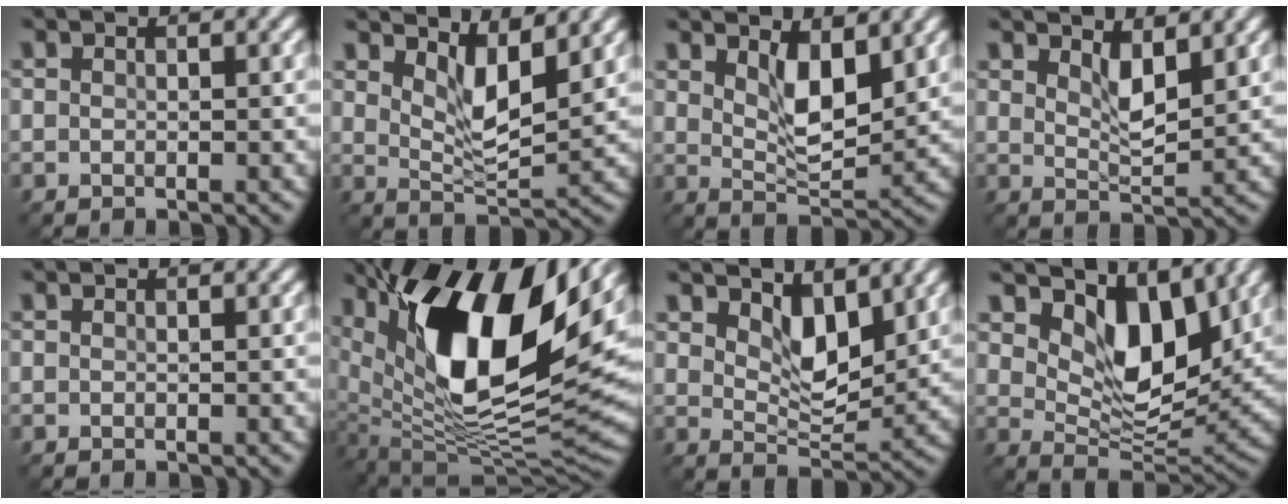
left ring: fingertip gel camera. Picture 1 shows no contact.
{"total": 3.9, "force": [2.5, 1.1, 2.8], "torque": [-0.060, -0.012, 0.046]}
{"total": 3.9, "force": [2.0, 1.4, 3.1], "torque": [-0.059, -0.008, 0.039]}
{"total": 2.4, "force": [1.7, 0.5, 1.6], "torque": [-0.033, -0.006, 0.034]}
{"total": 0.0}
{"total": 15.2, "force": [6.5, 5.8, 12.4], "torque": [-0.219, 0.002, 0.109]}
{"total": 3.8, "force": [2.5, 1.6, 2.4], "torque": [-0.050, -0.013, 0.040]}
{"total": 6.9, "force": [3.9, 3.4, 4.6], "torque": [-0.080, -0.015, 0.059]}